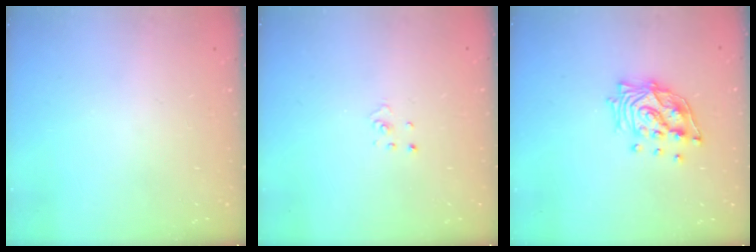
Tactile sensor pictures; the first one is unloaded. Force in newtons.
{"total": 0.9, "press": 0.9, "slide": 0.1}
{"total": 13.1, "press": 13.1, "slide": 1.1}